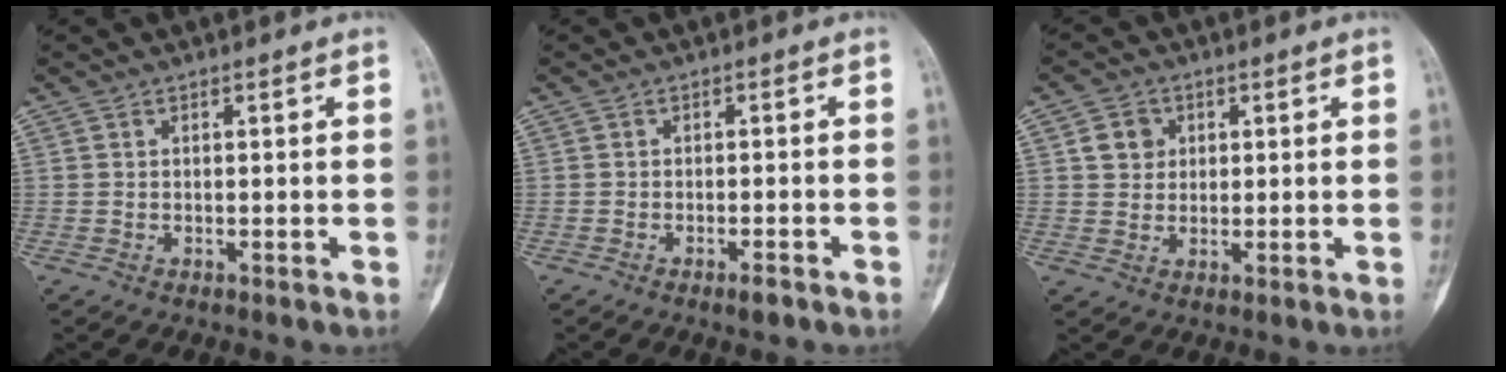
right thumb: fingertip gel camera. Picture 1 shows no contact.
{"total": 2.1, "force": [-1.5, 0.4, 1.4], "torque": [-0.026, 0.004, -0.024]}
{"total": 4.5, "force": [1.7, 3.9, 1.5], "torque": [-0.005, -0.006, 0.031]}